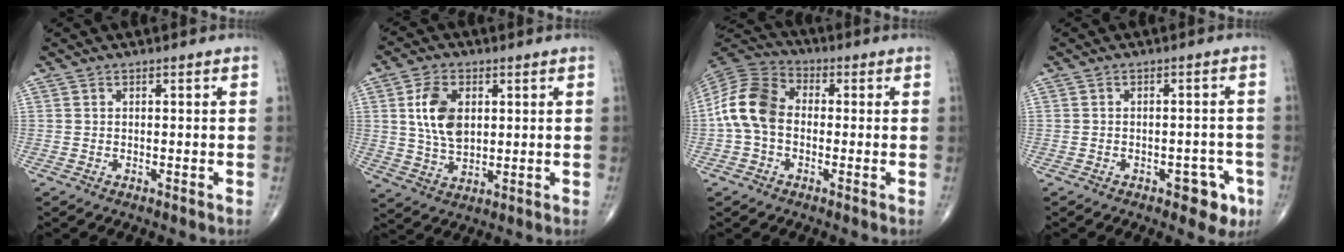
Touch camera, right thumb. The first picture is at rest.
{"total": 9.5, "force": [2.0, 5.9, 7.1], "torque": [-0.125, -0.008, 0.043]}
{"total": 11.2, "force": [-0.9, 8.0, 7.7], "torque": [-0.148, 0.031, -0.033]}
{"total": 5.4, "force": [-2.7, 2.9, 3.6], "torque": [-0.018, 0.016, -0.032]}